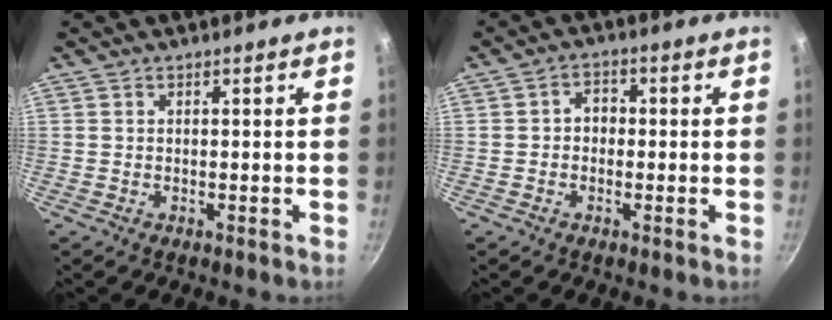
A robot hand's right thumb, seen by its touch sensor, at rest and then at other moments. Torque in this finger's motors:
{"motor_torque": [-0.27, 0.27, -0.04, 0.12, -0.01]}